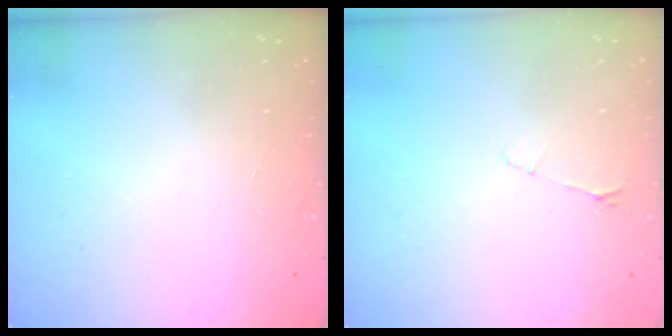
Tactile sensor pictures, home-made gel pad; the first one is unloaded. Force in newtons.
{"total": 3.2, "press": 3.1, "slide": 0.4}